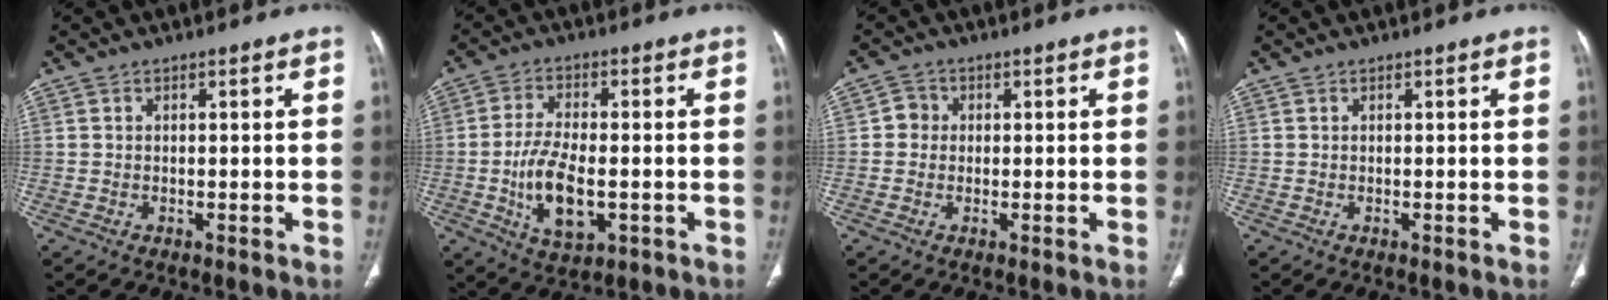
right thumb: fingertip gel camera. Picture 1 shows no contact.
{"total": 10.3, "force": [-2.2, 5.0, 8.7], "torque": [-0.159, 0.002, -0.035]}
{"total": 2.7, "force": [0.1, 2.5, 0.8], "torque": [0.004, 0.007, -0.005]}
{"total": 0.0}